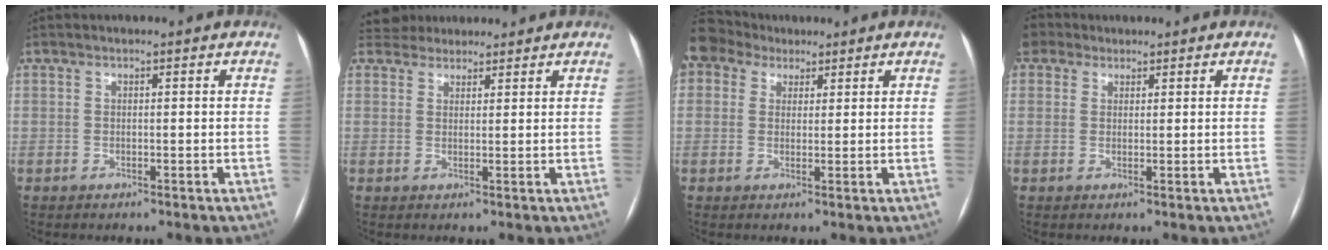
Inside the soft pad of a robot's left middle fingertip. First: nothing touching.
{"total": 5.3, "force": [4.9, 2.0, 0.3], "torque": [0.000, 0.029, 0.073]}
{"total": 6.1, "force": [4.6, 3.8, 1.0], "torque": [-0.028, 0.034, 0.091]}
{"total": 2.4, "force": [2.0, 1.3, -0.4], "torque": [0.000, 0.015, 0.040]}